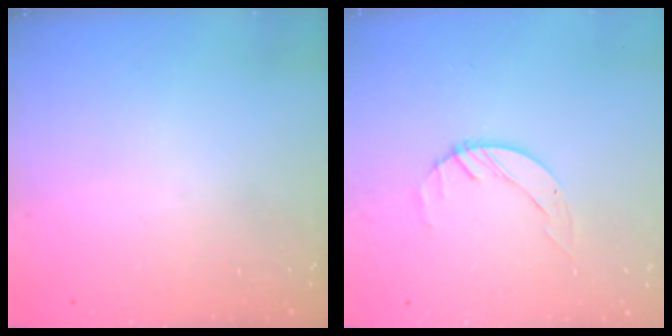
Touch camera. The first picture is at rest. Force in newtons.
{"total": 1.4, "press": 1.4, "slide": 0.2}